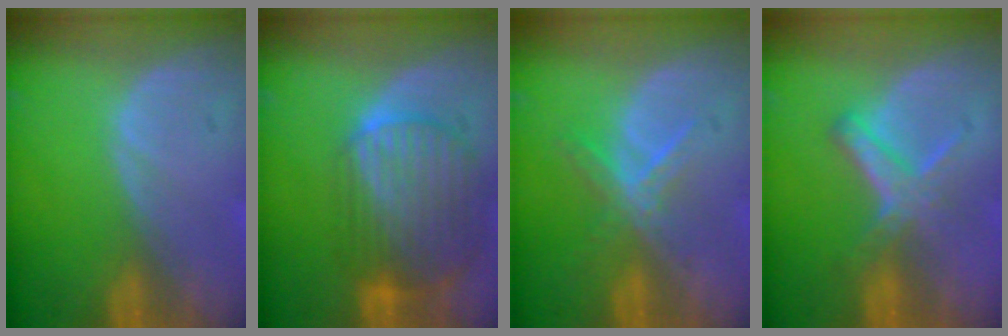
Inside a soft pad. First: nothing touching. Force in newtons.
{"total": 10.3, "press": 8.6, "slide": 5.6}
{"total": 5.5, "press": 4.8, "slide": 2.8}
{"total": 5.7, "press": 5.1, "slide": 2.6}